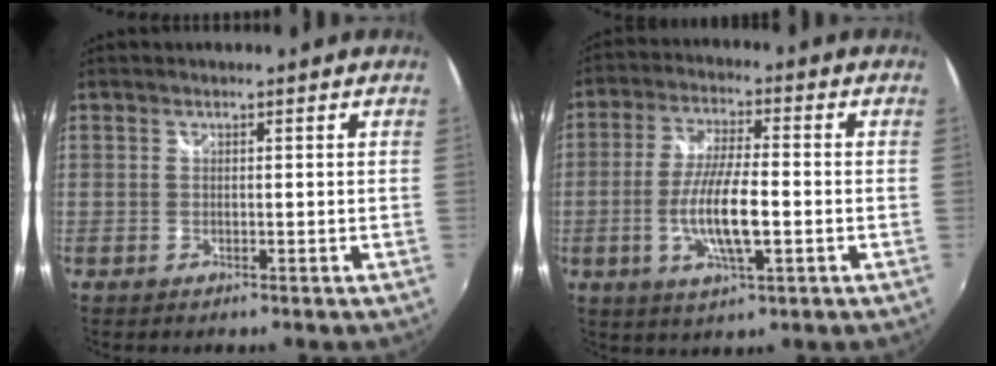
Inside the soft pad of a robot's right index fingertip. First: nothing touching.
{"total": 10.8, "force": [-2.5, 2.4, 10.2], "torque": [-0.200, -0.006, -0.048]}